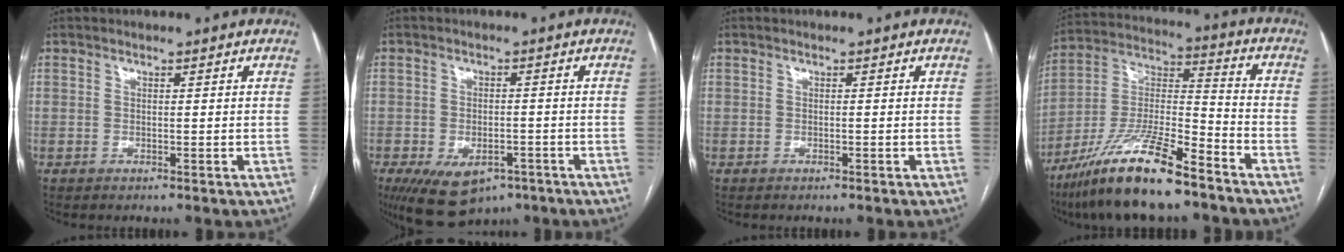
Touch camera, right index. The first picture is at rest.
{"total": 10.8, "force": [-6.0, 6.5, 6.1], "torque": [-0.121, -0.003, -0.081]}
{"total": 0.0}
{"total": 17.1, "force": [-12.2, 2.5, 11.7], "torque": [-0.239, -0.015, -0.221]}